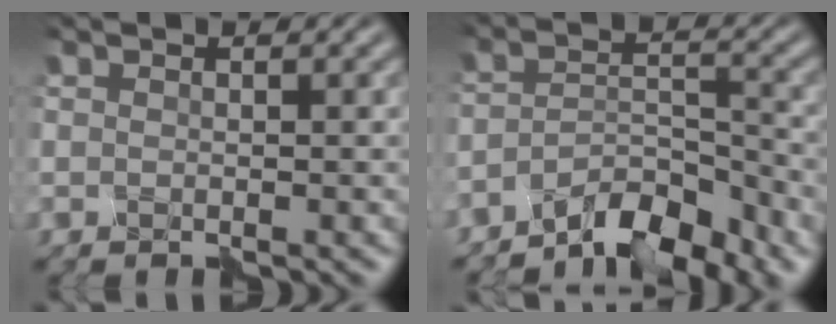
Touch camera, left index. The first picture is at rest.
{"total": 5.7, "force": [-4.5, 1.5, 3.2], "torque": [-0.052, 0.005, -0.080]}